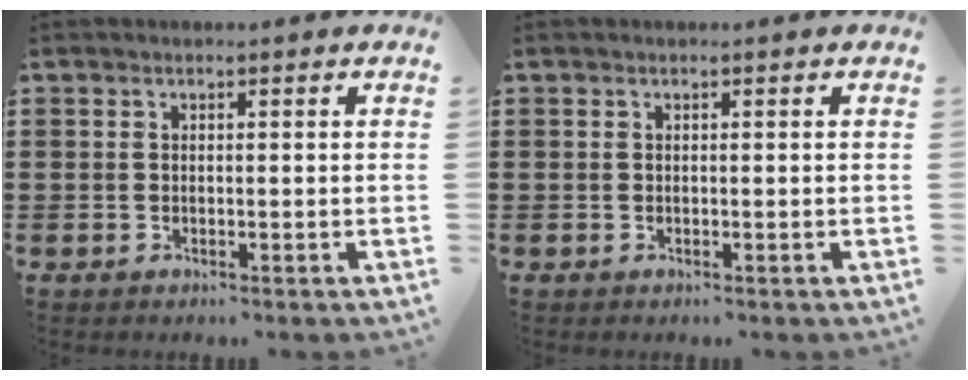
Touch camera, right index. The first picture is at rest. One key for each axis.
{"total": 0.0}